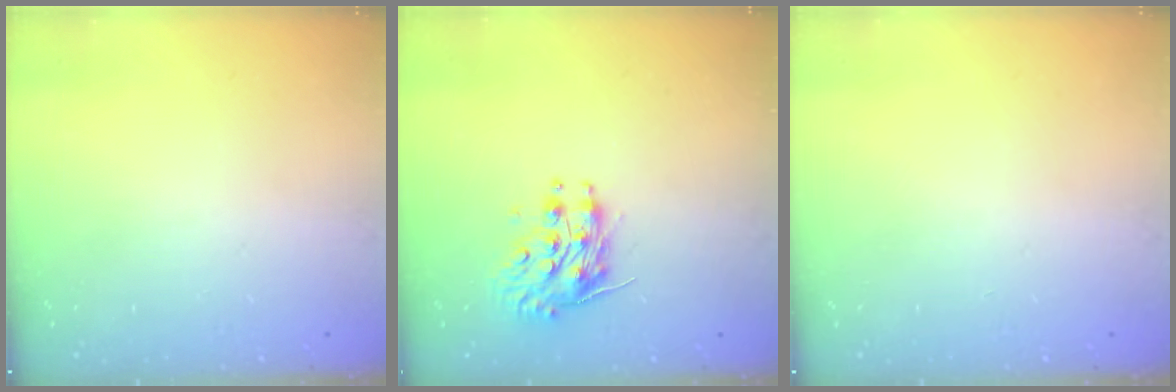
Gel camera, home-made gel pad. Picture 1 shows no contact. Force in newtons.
{"total": 9.2, "press": 9.2, "slide": 0.2}
{"total": 0.0}